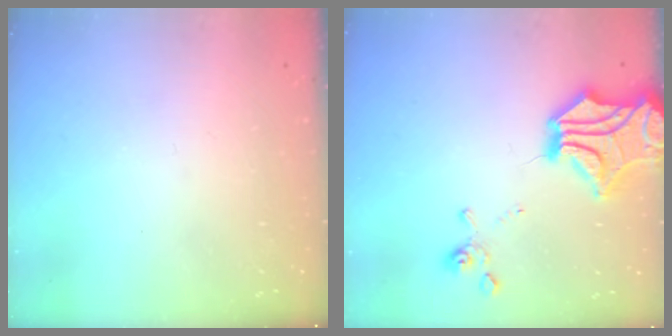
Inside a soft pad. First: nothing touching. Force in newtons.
{"total": 8.7, "press": 8.2, "slide": 2.9}